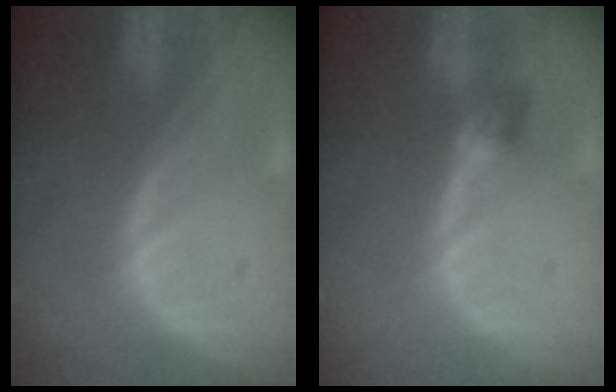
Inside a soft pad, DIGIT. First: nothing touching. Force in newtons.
{"total": 3.1, "press": 2.7, "slide": 1.5}